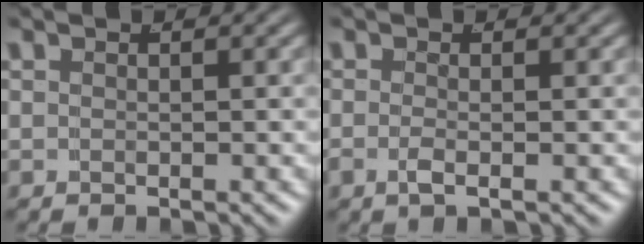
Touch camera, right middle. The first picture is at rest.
{"total": 1.2, "force": [-0.8, 0.1, 0.9], "torque": [-0.026, -0.008, -0.010]}